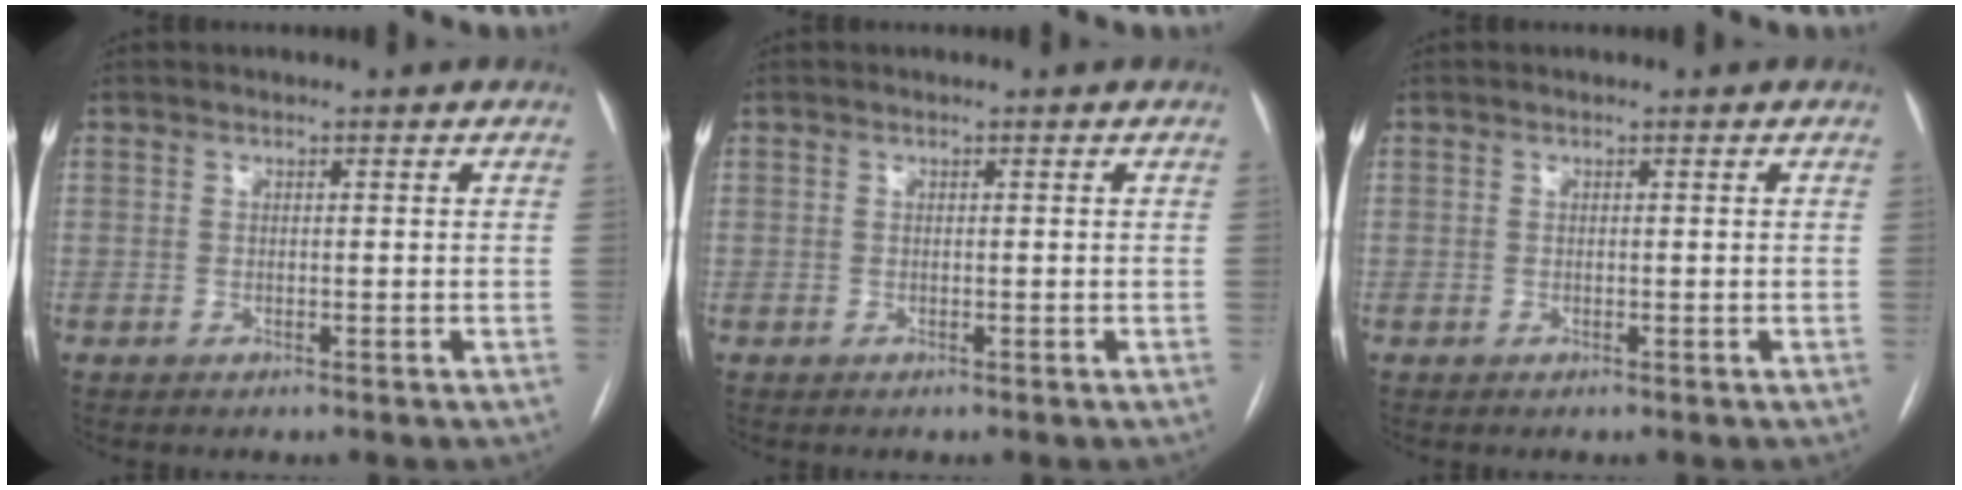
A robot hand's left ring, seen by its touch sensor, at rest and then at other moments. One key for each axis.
{"total": 0.0}
{"total": 0.0}